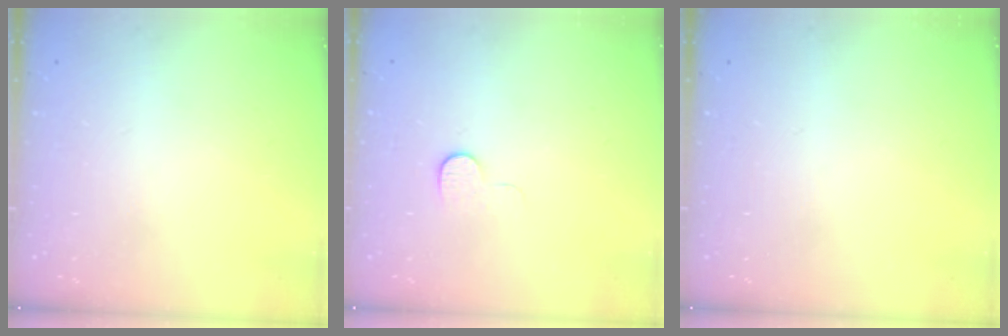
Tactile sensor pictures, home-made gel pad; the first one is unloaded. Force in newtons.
{"total": 4.3, "press": 4.3, "slide": 0.3}
{"total": 0.0}